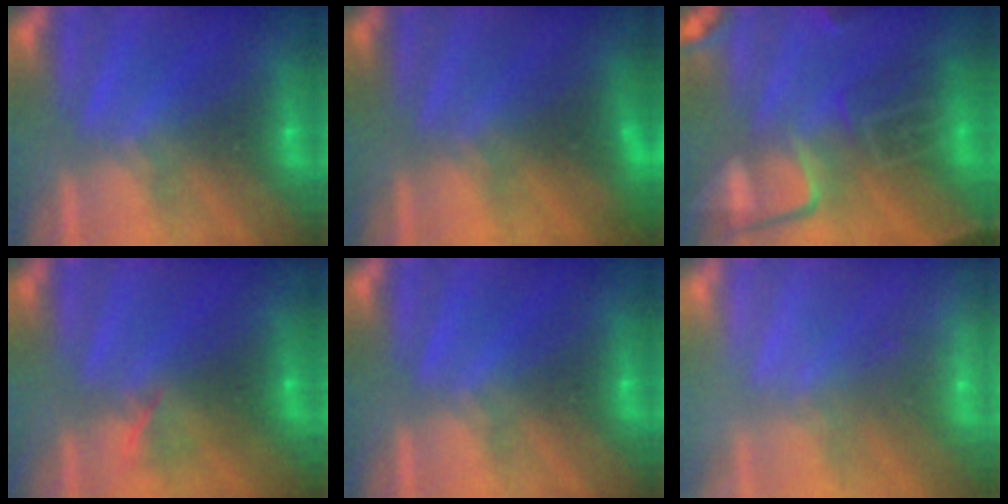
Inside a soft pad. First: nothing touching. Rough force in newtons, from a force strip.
{"total": 1.8}
{"total": 8.0}
{"total": 2.2}
{"total": 0.0}
{"total": 2.2}